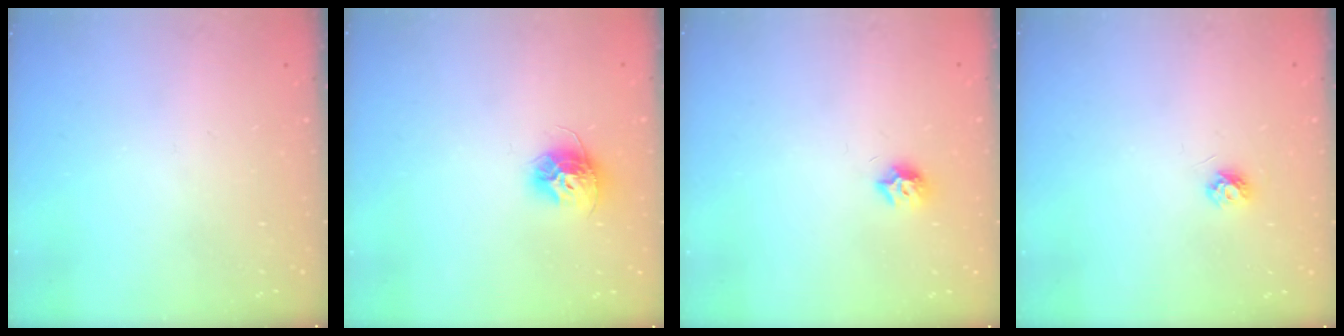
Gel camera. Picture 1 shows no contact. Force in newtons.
{"total": 10.4, "press": 10.4, "slide": 0.5}
{"total": 6.9, "press": 6.9, "slide": 0.3}
{"total": 3.9, "press": 3.8, "slide": 0.7}